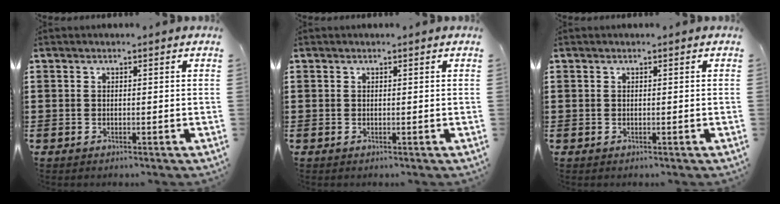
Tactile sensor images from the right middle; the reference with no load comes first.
{"total": 0.0}
{"total": 0.0}